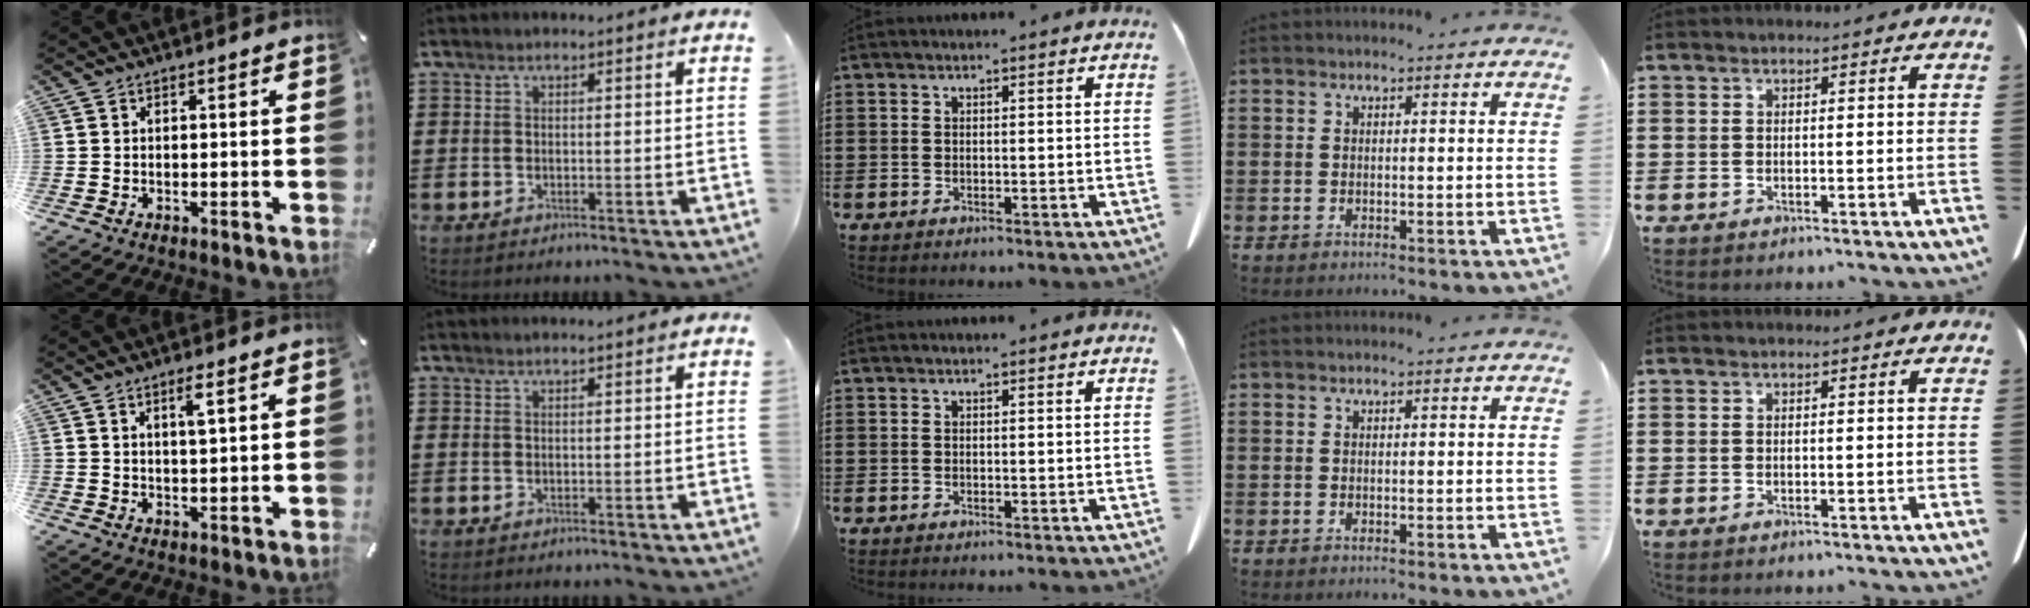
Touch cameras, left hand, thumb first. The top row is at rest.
{"thumb": {"total": 3.5, "force": [1.9, 0.6, 2.9], "torque": [-0.055, -0.001, 0.029]}, "index": {"total": 0.7, "force": [0.6, -0.1, 0.3], "torque": [-0.006, -0.002, 0.011]}}